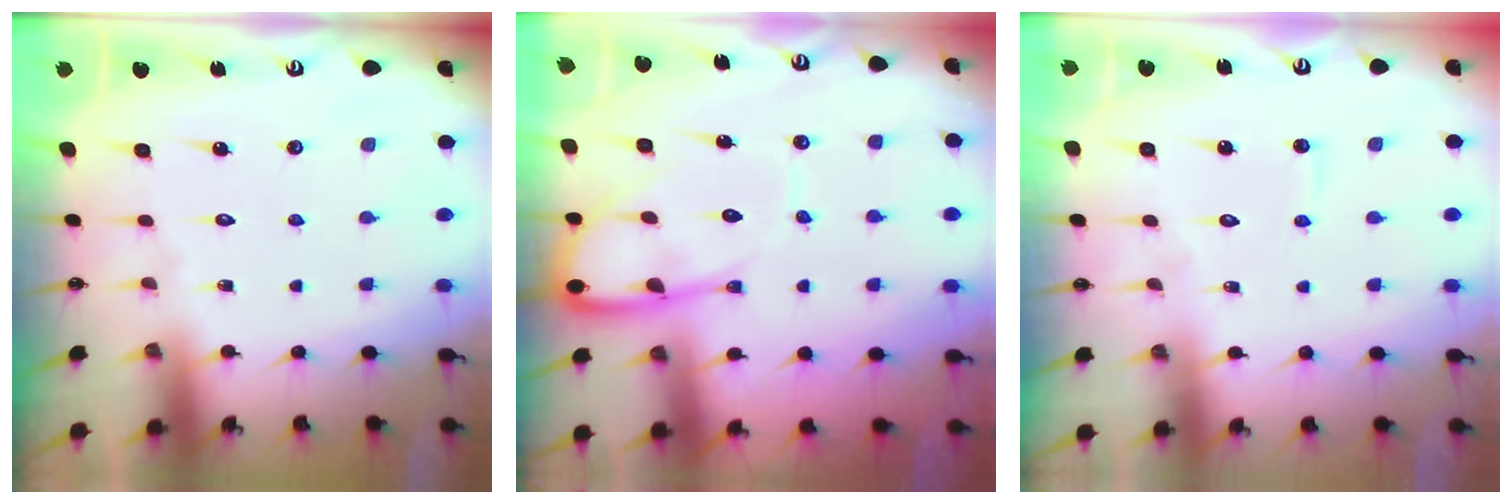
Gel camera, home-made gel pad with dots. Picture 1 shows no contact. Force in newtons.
{"total": 11.4, "press": 11.4, "slide": 1.0}
{"total": 5.6, "press": 5.6, "slide": 0.7}